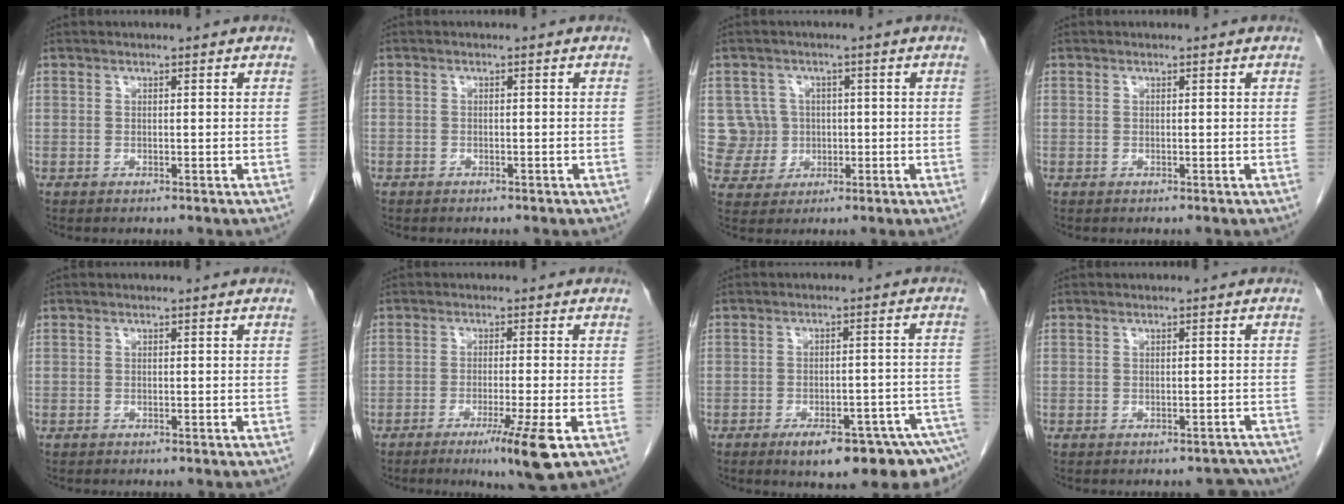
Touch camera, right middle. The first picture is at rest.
{"total": 0.7, "force": [-0.6, 0.2, 0.1], "torque": [-0.004, 0.001, -0.011]}
{"total": 5.2, "force": [0.5, 5.2, -0.4], "torque": [0.017, 0.013, 0.015]}
{"total": 0.0}
{"total": 0.0}
{"total": 7.2, "force": [-3.6, -1.0, 6.2], "torque": [-0.099, -0.025, -0.058]}
{"total": 13.5, "force": [-10.2, 2.3, 8.5], "torque": [-0.053, 0.022, -0.131]}
{"total": 4.0, "force": [-3.7, 1.4, 0.4], "torque": [0.003, 0.005, -0.036]}